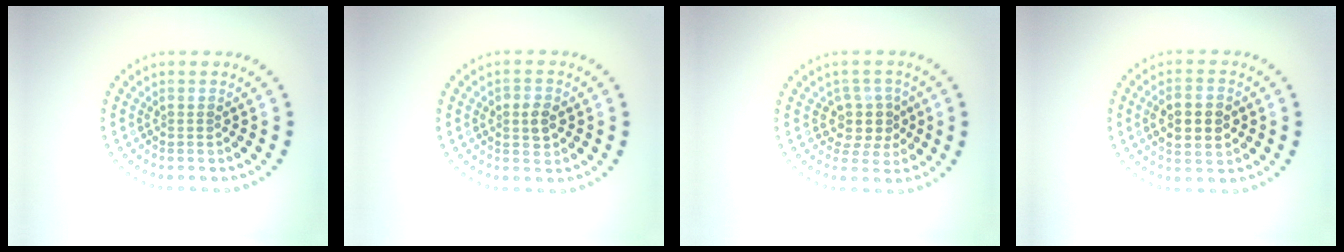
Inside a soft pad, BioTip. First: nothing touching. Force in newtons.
{"total": 2.0, "press": 2.0, "slide": 0.2}
{"total": 3.1, "press": 2.6, "slide": 1.7}
{"total": 4.5, "press": 4.5, "slide": 0.3}